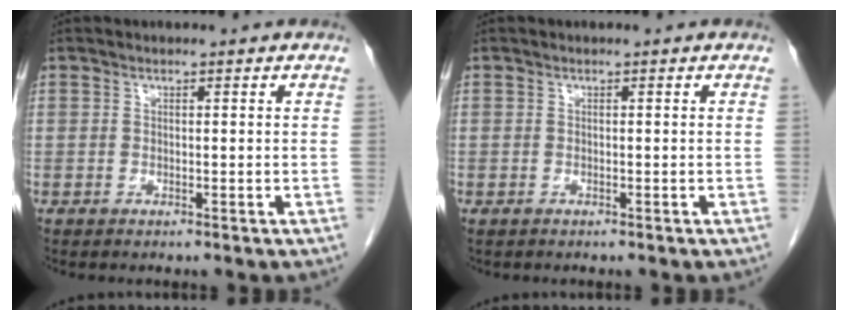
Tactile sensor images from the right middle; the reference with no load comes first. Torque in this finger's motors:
{"motor_torque": [1.38, -0.76, 1.05, 0.21]}